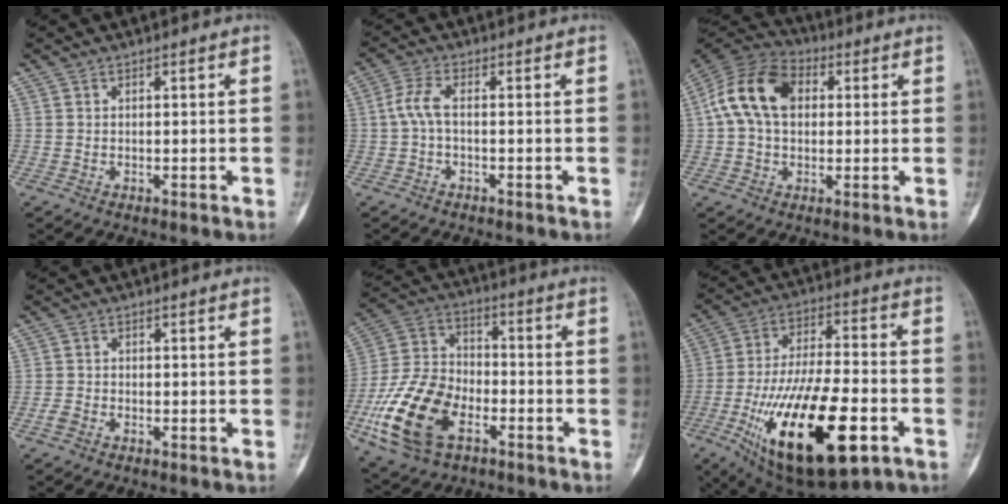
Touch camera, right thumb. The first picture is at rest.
{"total": 3.9, "force": [-0.6, 1.3, 3.6], "torque": [-0.089, 0.014, -0.017]}
{"total": 13.6, "force": [2.3, 9.3, 9.7], "torque": [-0.174, 0.028, 0.032]}
{"total": 1.6, "force": [-1.0, 1.0, 0.8], "torque": [-0.020, 0.003, -0.021]}
{"total": 18.6, "force": [-7.5, 11.3, 12.8], "torque": [-0.249, 0.031, -0.140]}
{"total": 27.0, "force": [-9.9, 10.8, 22.7], "torque": [-0.431, 0.021, -0.150]}